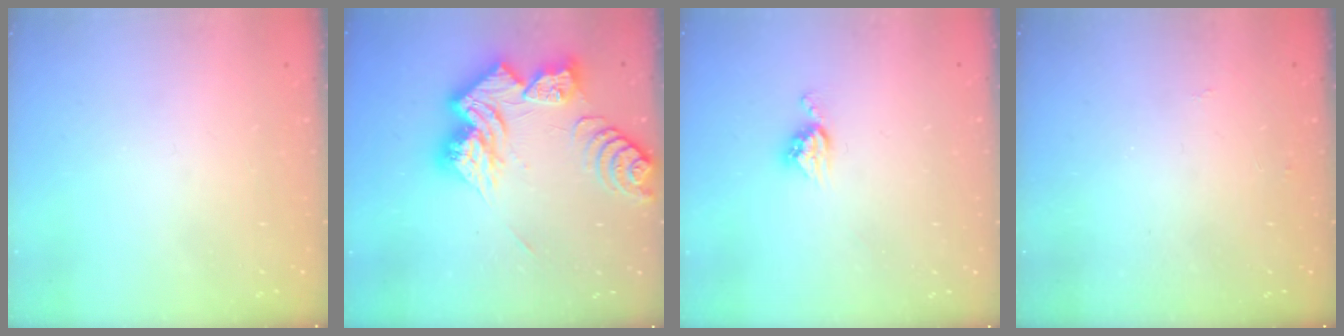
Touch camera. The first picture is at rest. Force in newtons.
{"total": 19.0, "press": 18.8, "slide": 2.0}
{"total": 6.3, "press": 6.3, "slide": 0.4}
{"total": 3.7, "press": 3.6, "slide": 0.5}